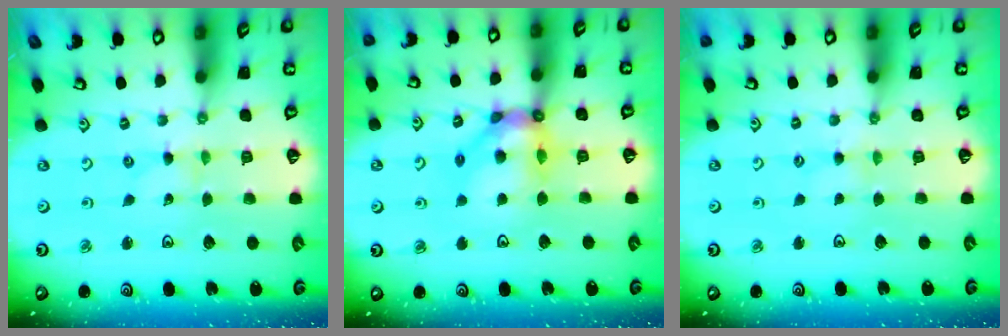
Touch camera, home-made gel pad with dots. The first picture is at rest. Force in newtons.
{"total": 12.7, "press": 12.6, "slide": 1.2}
{"total": 1.3, "press": 1.2, "slide": 0.3}